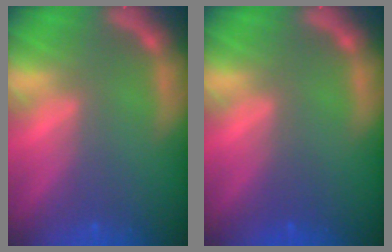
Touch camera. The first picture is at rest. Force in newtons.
{"total": 1.0}